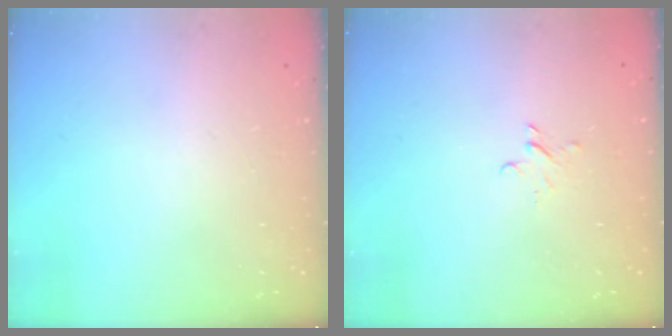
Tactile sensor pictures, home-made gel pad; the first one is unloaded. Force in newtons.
{"total": 2.2, "press": 2.2, "slide": 0.2}